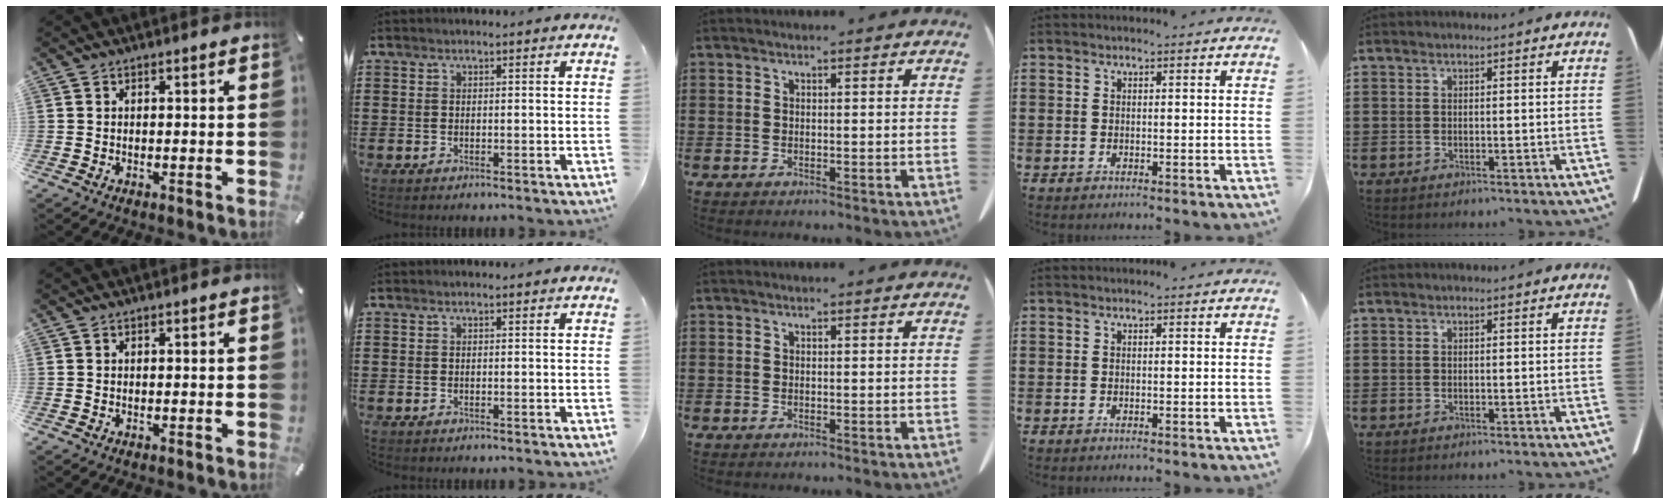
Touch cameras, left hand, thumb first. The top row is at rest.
{}